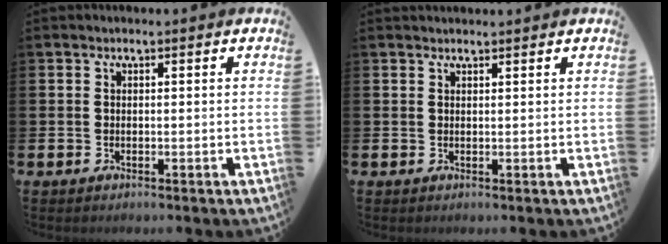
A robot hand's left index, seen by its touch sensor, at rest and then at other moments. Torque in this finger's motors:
{"motor_torque": [-0.25, -0.38, 0.03, 0.06]}